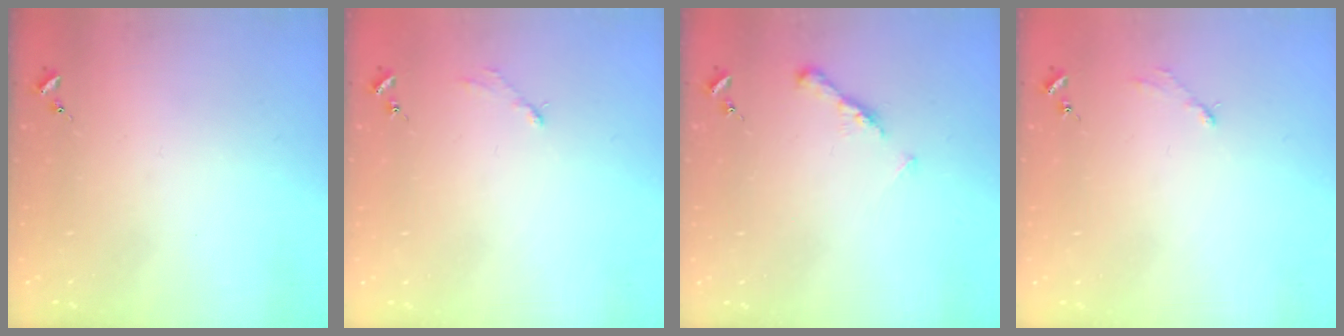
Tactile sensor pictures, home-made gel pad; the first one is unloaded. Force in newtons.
{"total": 2.9, "press": 2.9, "slide": 0.4}
{"total": 6.8, "press": 6.7, "slide": 0.6}
{"total": 2.9, "press": 2.9, "slide": 0.4}